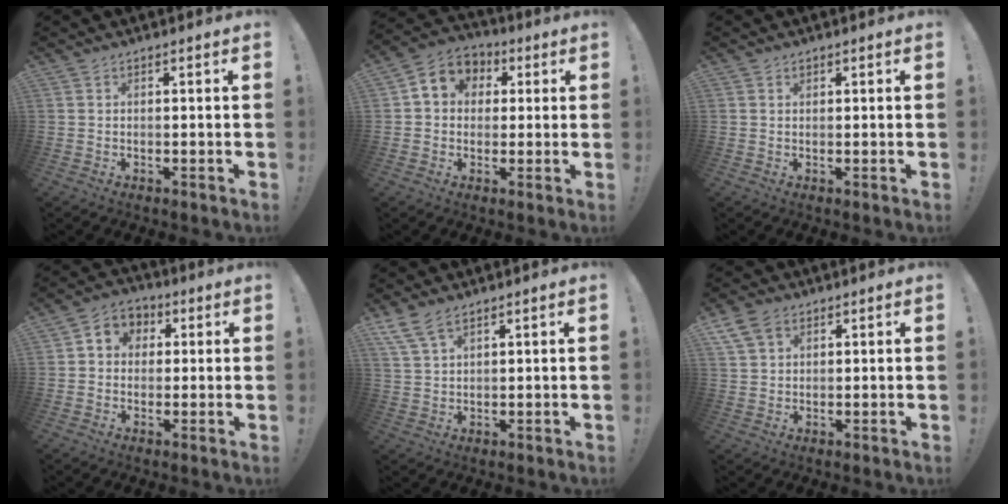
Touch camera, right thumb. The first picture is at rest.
{"total": 8.6, "force": [1.8, 7.6, 3.6], "torque": [-0.048, 0.000, 0.039]}
{"total": 0.8, "force": [0.6, 0.5, 0.1], "torque": [0.005, -0.004, 0.011]}
{"total": 6.2, "force": [0.3, 5.7, 2.4], "torque": [-0.025, 0.006, 0.010]}
{"total": 6.9, "force": [5.0, 2.8, 3.8], "torque": [-0.077, -0.016, 0.098]}
{"total": 7.4, "force": [4.0, 5.0, 3.7], "torque": [-0.064, -0.005, 0.082]}